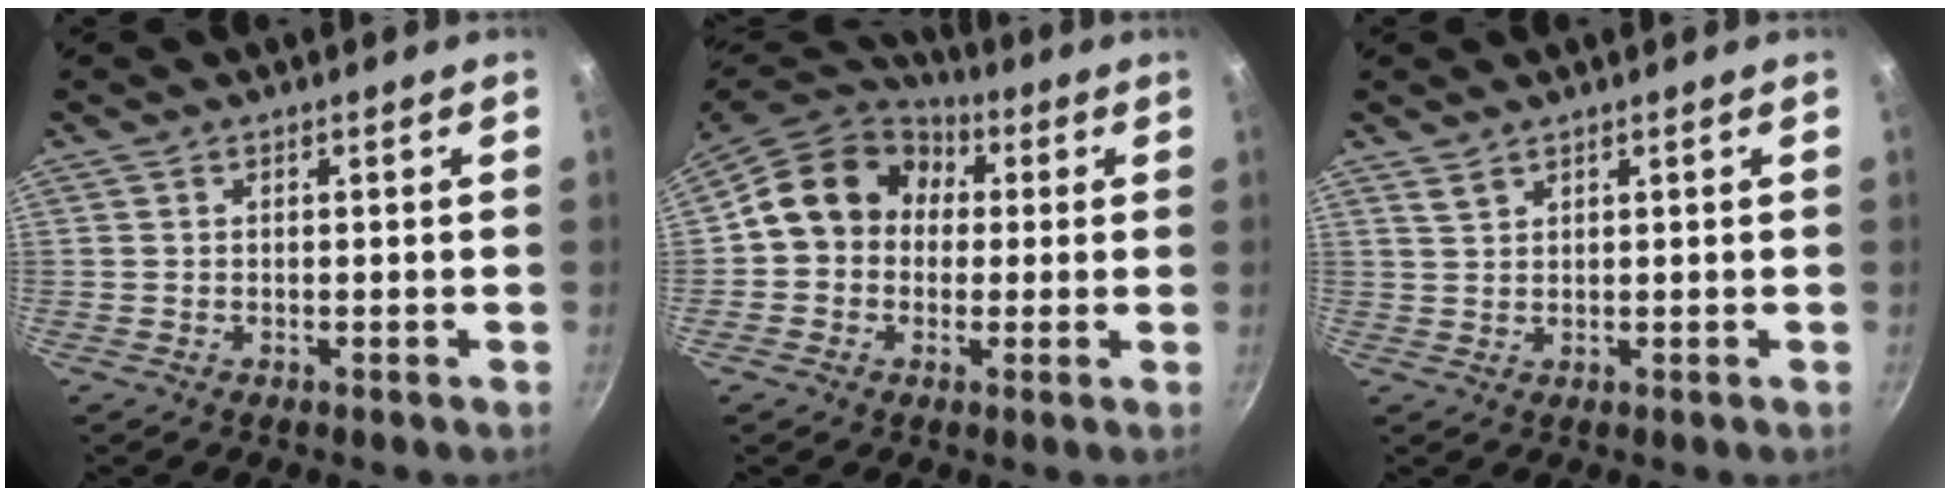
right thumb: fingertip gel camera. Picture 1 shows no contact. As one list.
[{"total": 14.2, "force": [1.8, 12.1, 7.2], "torque": [-0.086, 0.035, 0.008]}, {"total": 1.8, "force": [1.5, 0.7, 0.7], "torque": [-0.011, -0.005, 0.033]}]